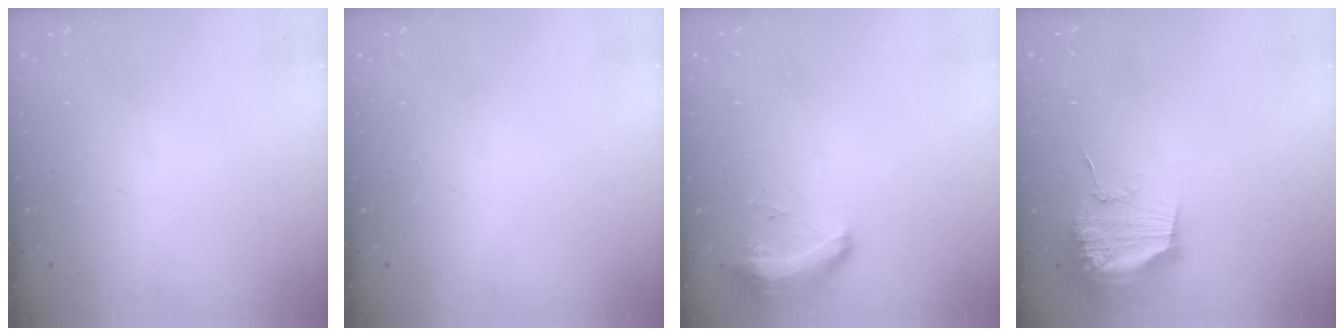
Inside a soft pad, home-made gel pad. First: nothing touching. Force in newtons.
{"total": 0.0}
{"total": 16.9, "press": 11.4, "slide": 12.5}
{"total": 15.6, "press": 15.6, "slide": 0.1}